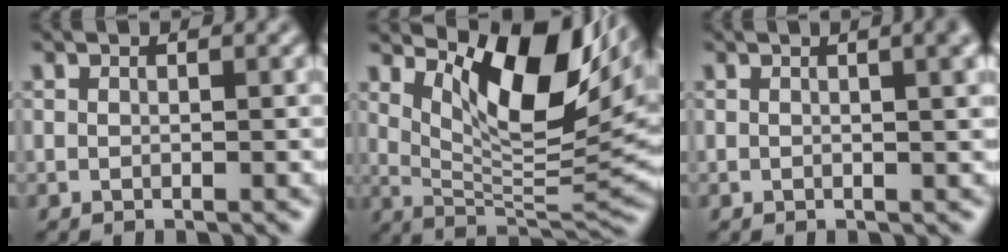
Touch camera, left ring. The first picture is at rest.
{"total": 10.6, "force": [5.2, 3.4, 8.5], "torque": [-0.139, -0.002, 0.105]}
{"total": 6.3, "force": [2.4, 2.9, 5.0], "torque": [-0.028, 0.042, 0.003]}